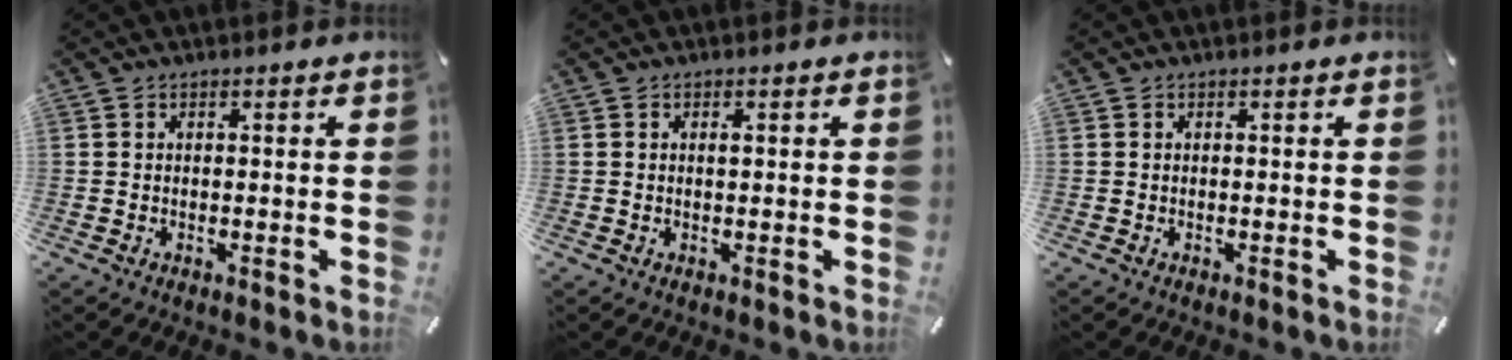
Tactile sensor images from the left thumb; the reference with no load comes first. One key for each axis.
{"total": 0.8, "fx": 0.1, "fy": 0.2, "fz": 0.7, "tx": -0.015, "ty": 0.000, "tz": 0.002}
{"total": 0.0}